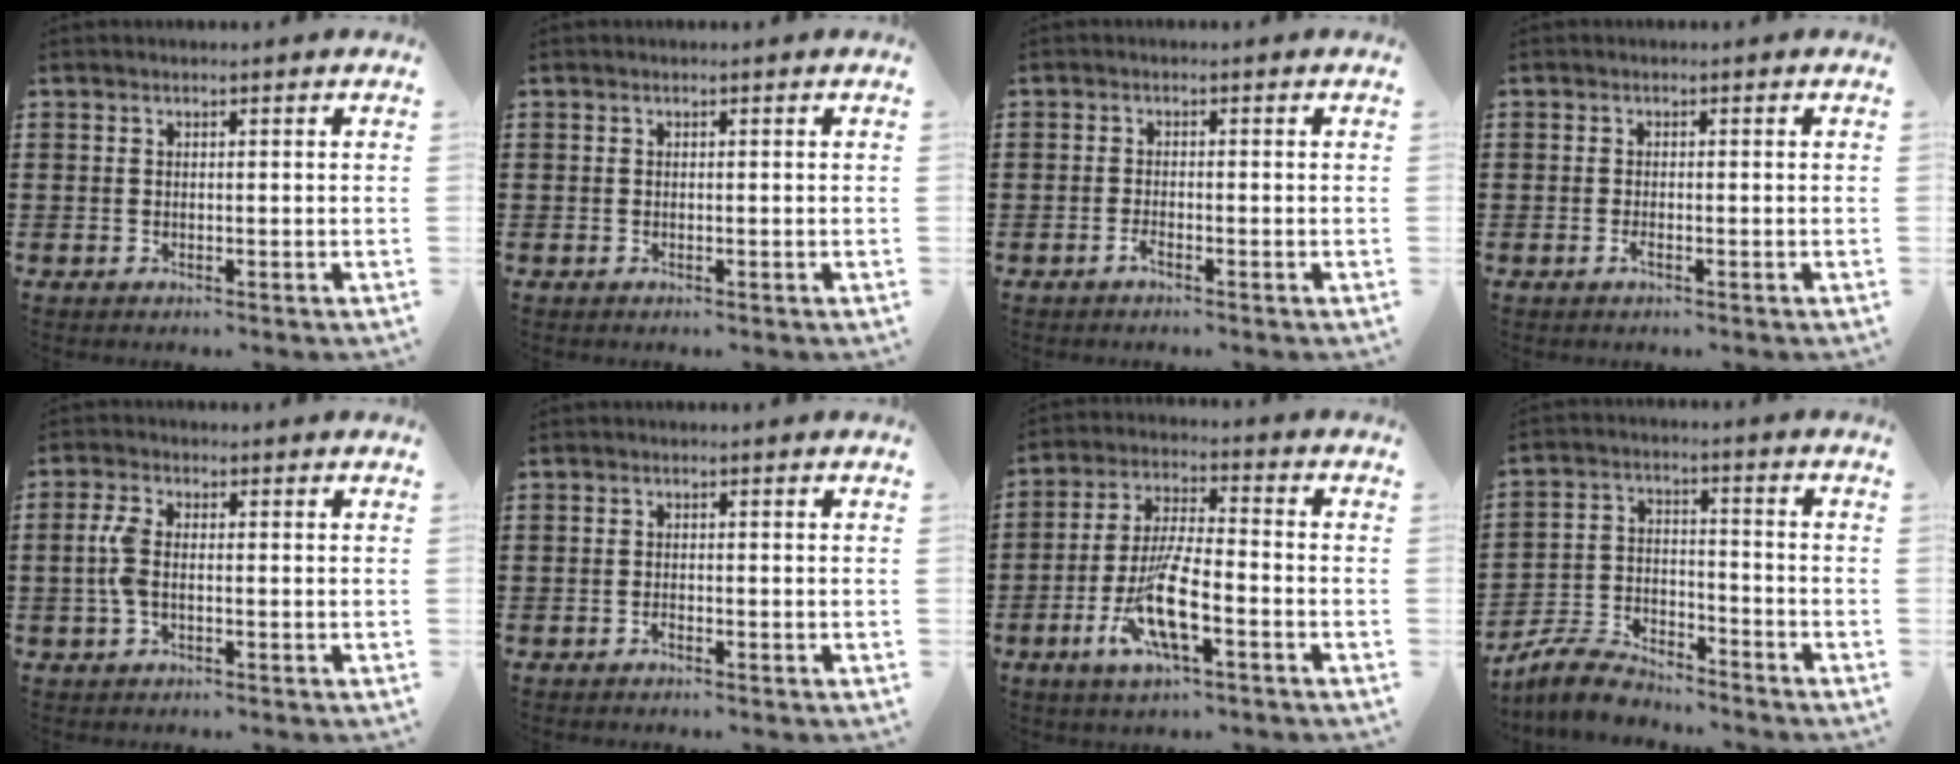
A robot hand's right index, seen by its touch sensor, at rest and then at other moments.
{"total": 0.0}
{"total": 1.4, "force": [-1.2, 0.1, 0.8], "torque": [-0.024, -0.008, -0.023]}
{"total": 1.1, "force": [-0.7, 0.1, 0.8], "torque": [-0.024, -0.009, -0.013]}
{"total": 4.0, "force": [-0.4, 1.8, 3.5], "torque": [-0.092, -0.006, -0.016]}
{"total": 0.8, "force": [-0.8, 0.1, 0.3], "torque": [-0.009, -0.003, -0.014]}
{"total": 10.1, "force": [-4.2, 2.3, 8.9], "torque": [-0.187, -0.009, -0.080]}
{"total": 6.6, "force": [-6.3, 1.5, 1.5], "torque": [-0.041, 0.011, -0.125]}